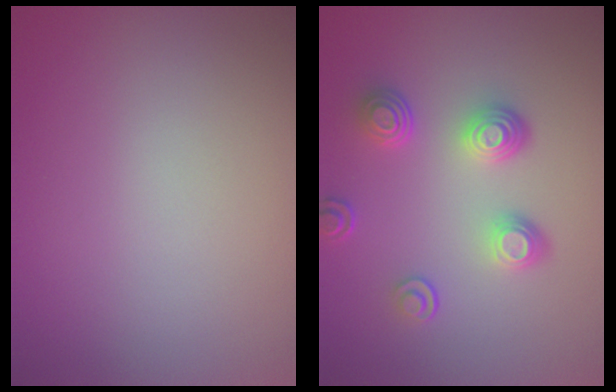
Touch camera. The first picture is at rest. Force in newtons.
{"total": 3.7, "press": 2.9, "slide": 2.3}